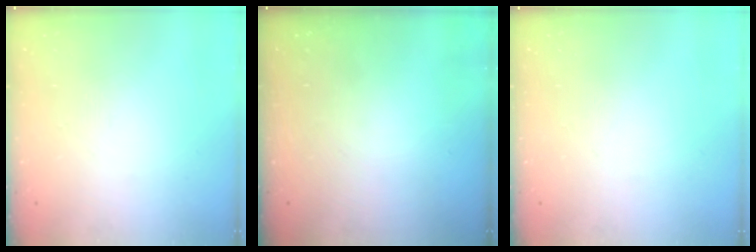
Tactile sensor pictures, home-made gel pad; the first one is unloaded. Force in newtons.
{"total": 0.0}
{"total": 0.0}